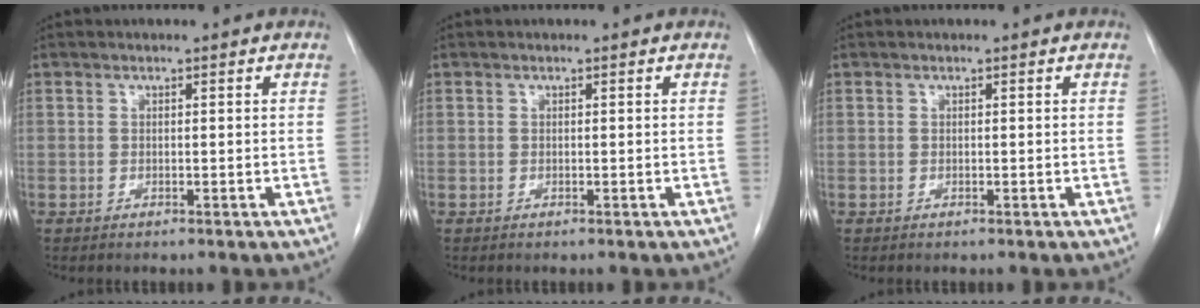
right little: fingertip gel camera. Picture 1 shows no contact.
{"total": 0.0}
{"total": 0.0}